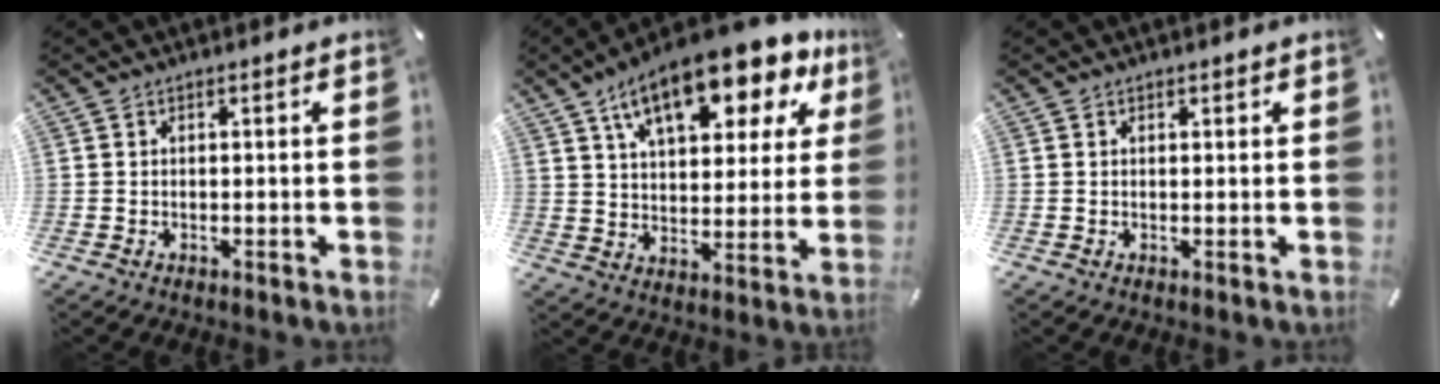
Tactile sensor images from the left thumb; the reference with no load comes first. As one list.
[{"total": 18.8, "force": [11.6, 8.3, 12.3], "torque": [-0.196, -0.054, 0.190]}, {"total": 0.5, "force": [0.3, 0.4, 0.2], "torque": [-0.003, 0.000, 0.006]}]